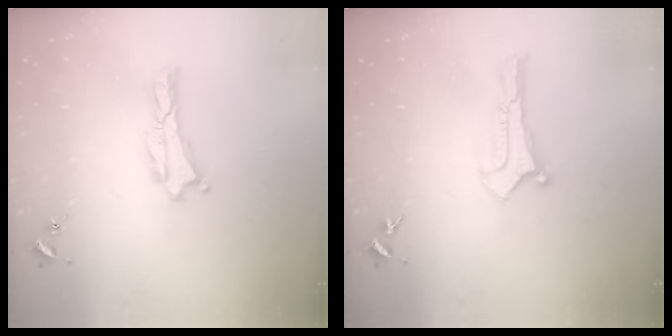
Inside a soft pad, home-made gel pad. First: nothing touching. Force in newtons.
{"total": 0.0}